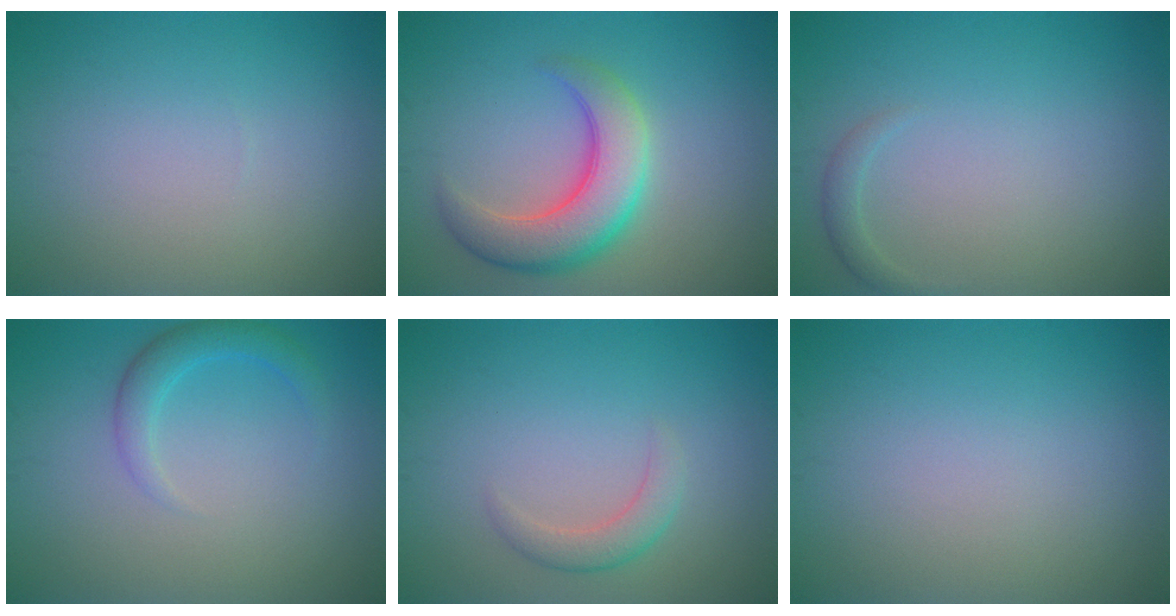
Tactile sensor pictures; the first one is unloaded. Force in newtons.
{"total": 6.4, "press": 6.4, "slide": 0.4}
{"total": 1.1, "press": 1.1, "slide": 0.0}
{"total": 2.3, "press": 2.3, "slide": 0.1}
{"total": 2.0, "press": 1.9, "slide": 0.2}
{"total": 0.0}